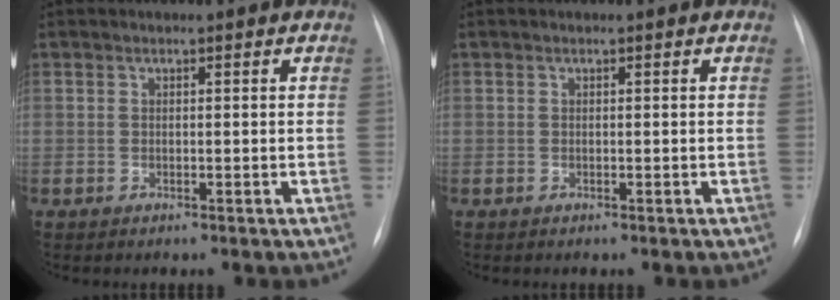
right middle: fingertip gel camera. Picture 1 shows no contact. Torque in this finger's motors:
{"motor_torque": [-0.01, -0.01, 0.00, 0.00]}